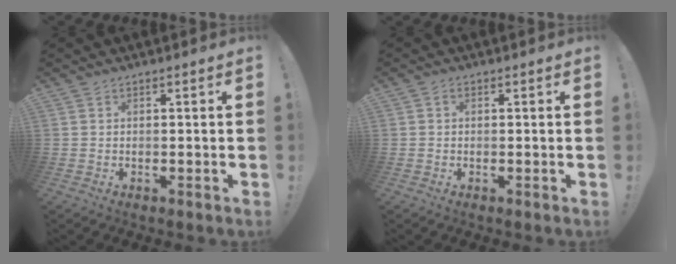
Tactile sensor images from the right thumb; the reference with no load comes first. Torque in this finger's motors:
{"motor_torque": [-0.25, 0.07, -0.10, 0.01, 0.07]}